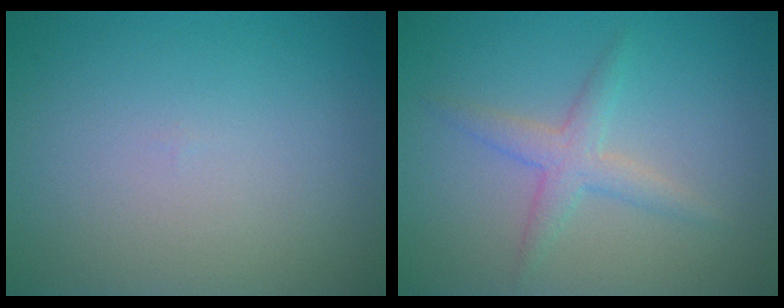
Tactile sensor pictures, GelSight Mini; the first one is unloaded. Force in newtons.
{"total": 2.4, "press": 2.4, "slide": 0.1}